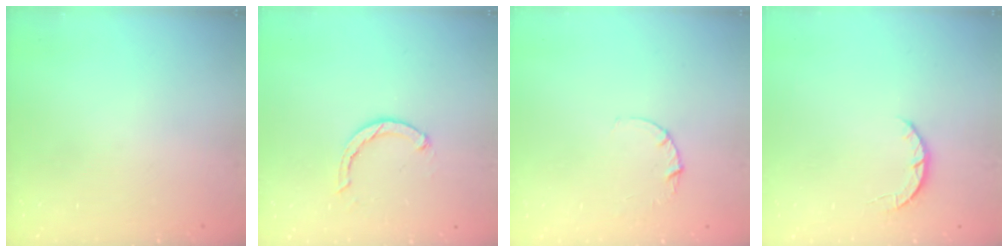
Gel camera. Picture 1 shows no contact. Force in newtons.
{"total": 2.3, "press": 2.3, "slide": 0.3}
{"total": 2.8, "press": 2.8, "slide": 0.3}
{"total": 3.4, "press": 3.4, "slide": 0.6}